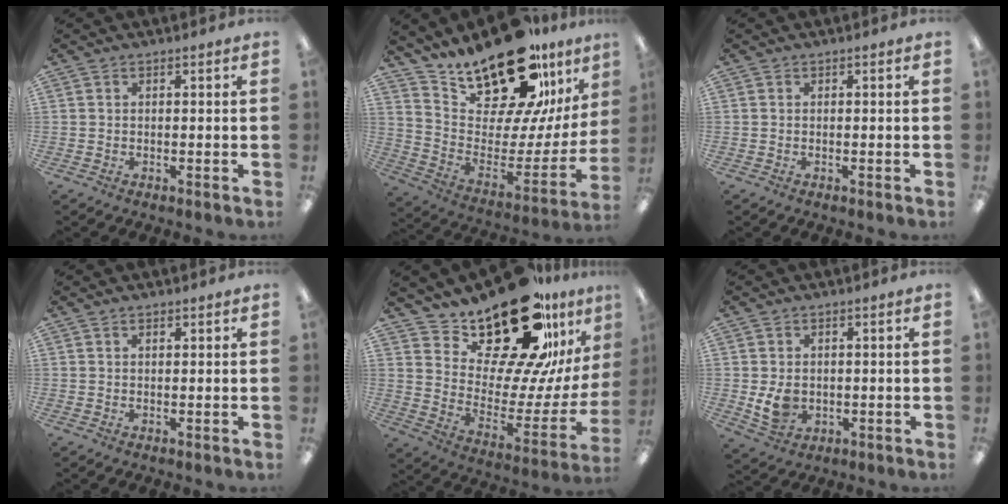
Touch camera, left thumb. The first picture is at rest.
{"total": 24.0, "force": [19.8, 7.8, 11.0], "torque": [-0.174, -0.150, 0.344]}
{"total": 0.0}
{"total": 1.0, "force": [0.8, 0.4, 0.5], "torque": [-0.012, 0.000, 0.014]}
{"total": 27.2, "force": [20.5, 10.0, 14.8], "torque": [-0.224, -0.145, 0.354]}
{"total": 5.5, "force": [0.2, 4.4, 3.2], "torque": [-0.056, -0.001, 0.004]}